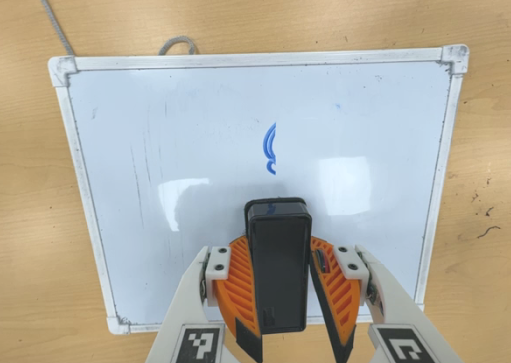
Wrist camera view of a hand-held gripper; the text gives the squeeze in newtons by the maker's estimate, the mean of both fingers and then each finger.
{"total": 8.0, "left": 8.4, "right": 7.5}